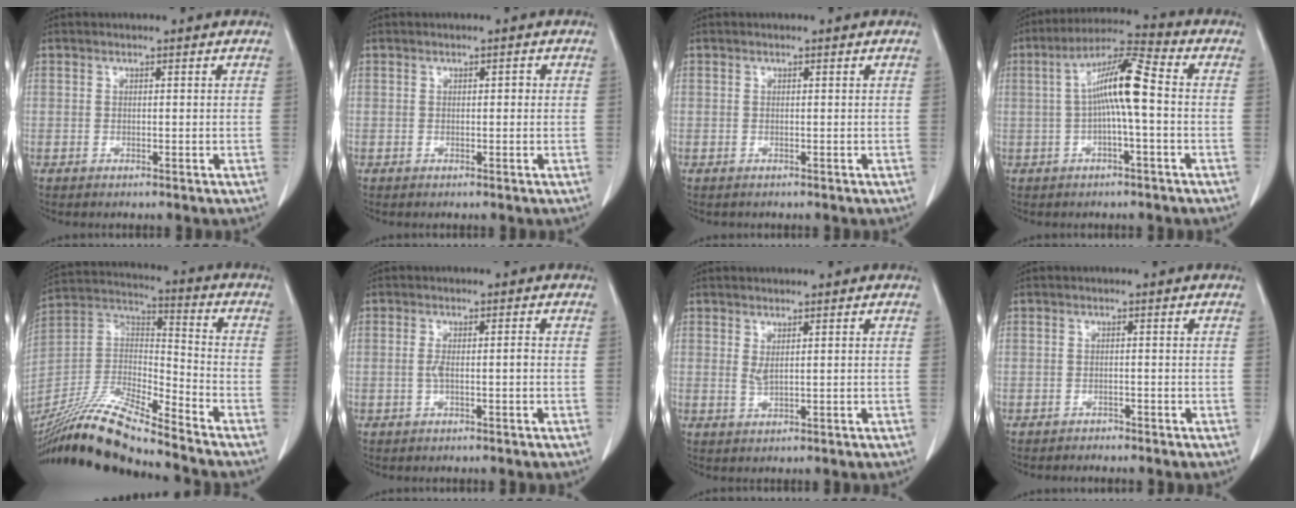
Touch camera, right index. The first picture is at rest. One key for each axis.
{"total": 0.6, "fx": 0.0, "fy": 0.3, "fz": 0.6, "tx": -0.005, "ty": 0.003, "tz": -0.001}
{"total": 0.0}
{"total": 9.2, "fx": -0.1, "fy": 0.6, "fz": 9.2, "tx": -0.170, "ty": 0.024, "tz": -0.007}
{"total": 18.4, "fx": -16.3, "fy": 0.5, "fz": 8.4, "tx": -0.178, "ty": -0.002, "tz": -0.307}
{"total": 2.0, "fx": -0.4, "fy": 0.2, "fz": 1.9, "tx": -0.036, "ty": 0.003, "tz": -0.005}
{"total": 1.4, "fx": 0.7, "fy": 0.2, "fz": 1.2, "tx": -0.028, "ty": -0.001, "tz": 0.018}
{"total": 1.2, "fx": -1.2, "fy": 0.3, "fz": -0.1, "tx": 0.001, "ty": -0.002, "tz": -0.017}